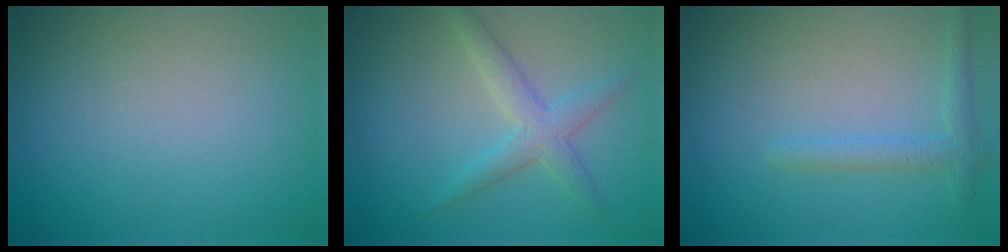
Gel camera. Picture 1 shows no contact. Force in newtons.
{"total": 2.5, "press": 2.5, "slide": 0.2}
{"total": 1.7, "press": 1.7, "slide": 0.1}